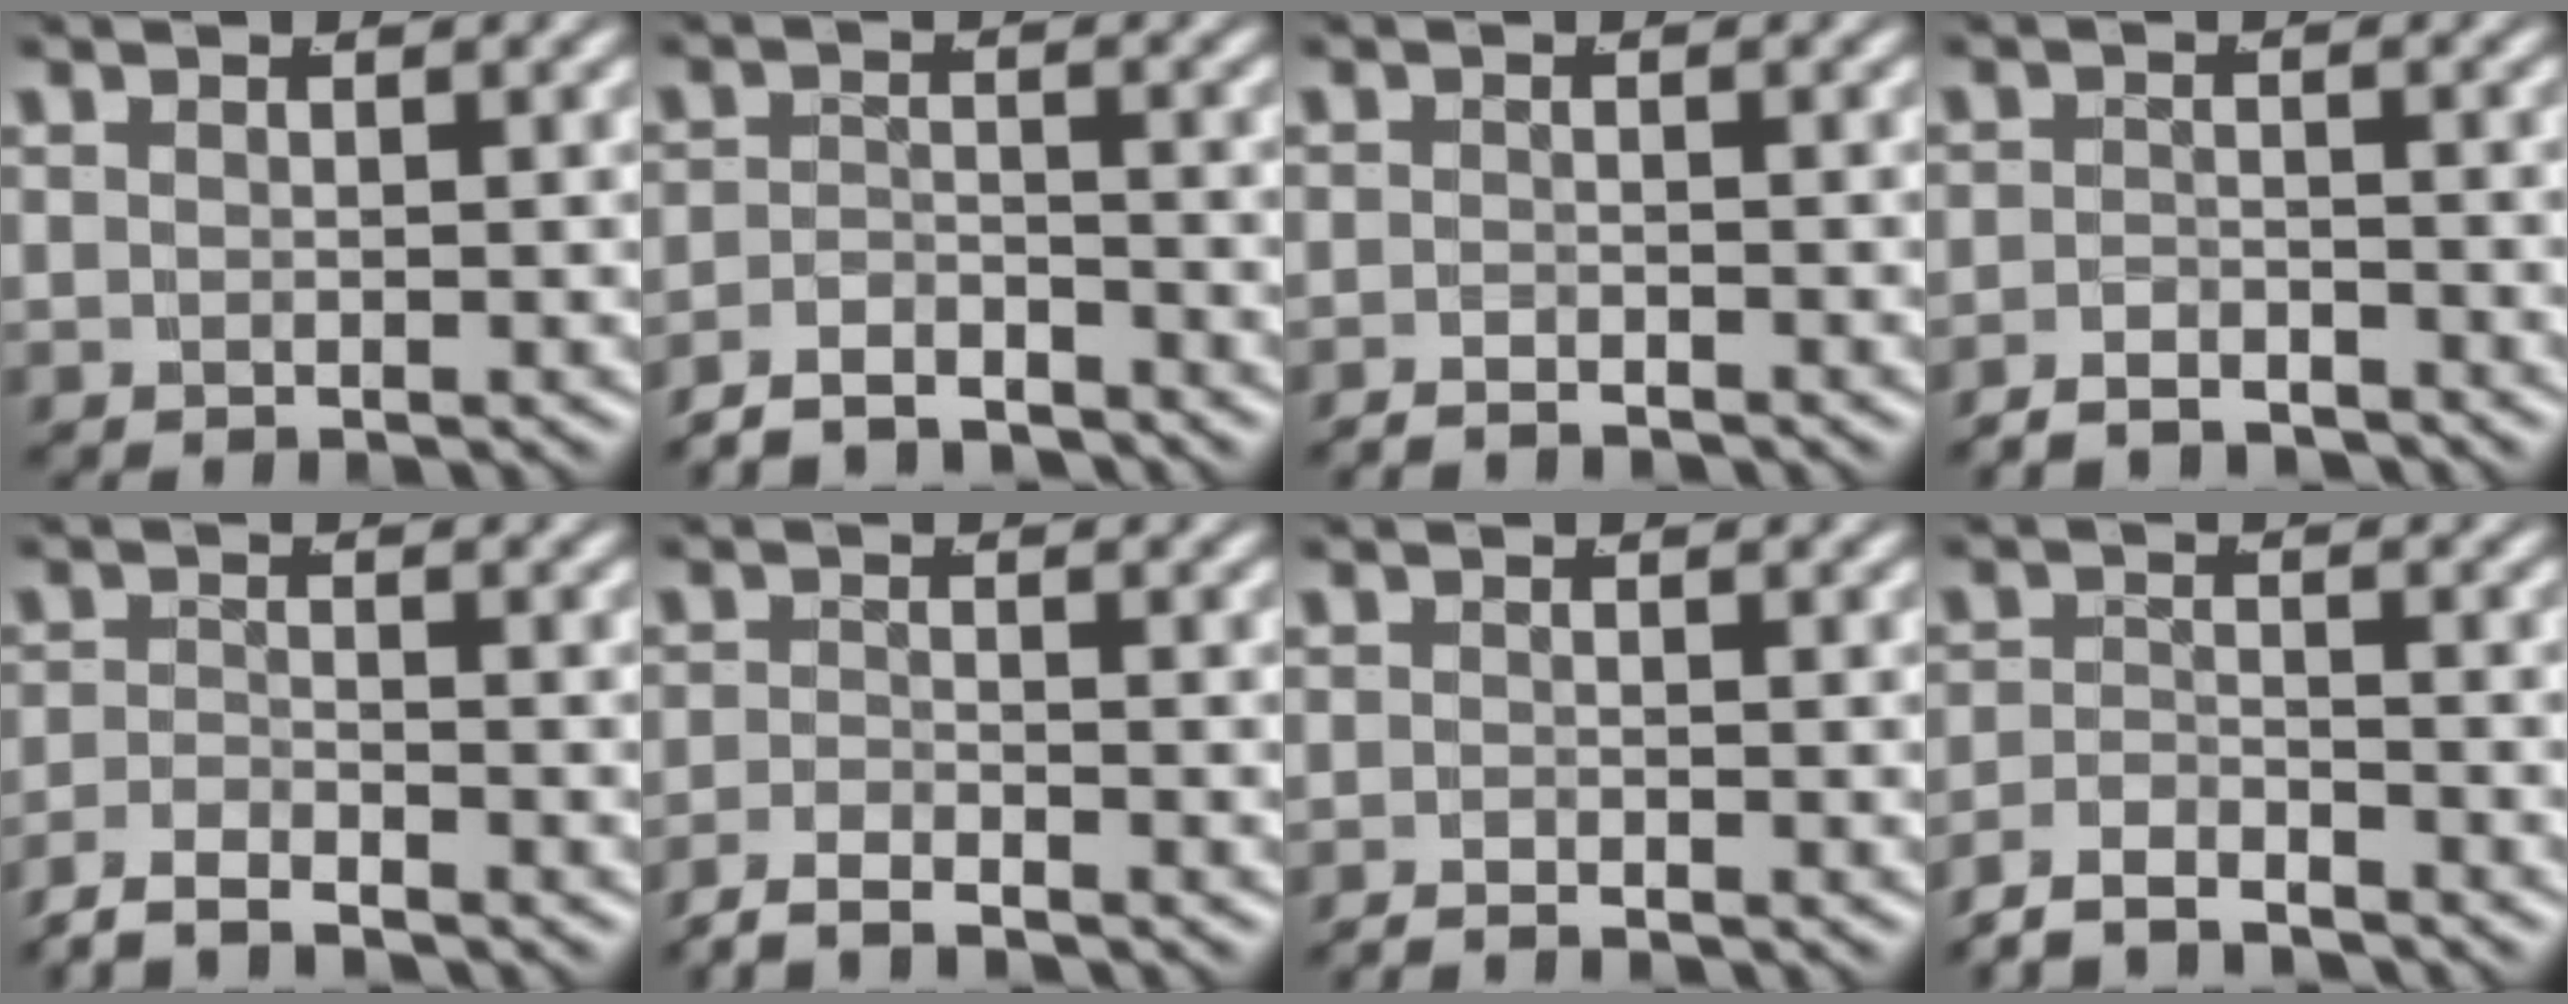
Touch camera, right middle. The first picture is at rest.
{"total": 4.8, "force": [-4.5, 1.3, 0.9], "torque": [-0.015, -0.012, -0.074]}
{"total": 1.7, "force": [-1.7, 0.0, 0.1], "torque": [-0.009, -0.012, -0.026]}
{"total": 3.7, "force": [-3.6, 0.8, 0.5], "torque": [-0.007, -0.013, -0.057]}
{"total": 3.4, "force": [-3.1, 0.8, 1.0], "torque": [-0.026, -0.009, -0.050]}
{"total": 3.0, "force": [-2.9, 0.4, 0.8], "torque": [-0.021, -0.010, -0.046]}
{"total": 1.4, "force": [-1.4, -0.1, 0.0], "torque": [-0.007, -0.009, -0.022]}
{"total": 4.2, "force": [-3.9, 1.3, 1.0], "torque": [-0.024, -0.010, -0.064]}